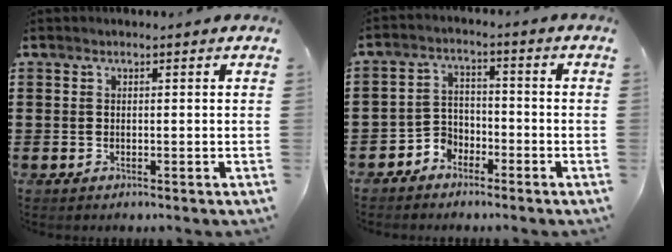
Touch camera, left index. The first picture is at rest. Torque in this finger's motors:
{"motor_torque": [0.16, 0.24, 0.06, 0.00]}